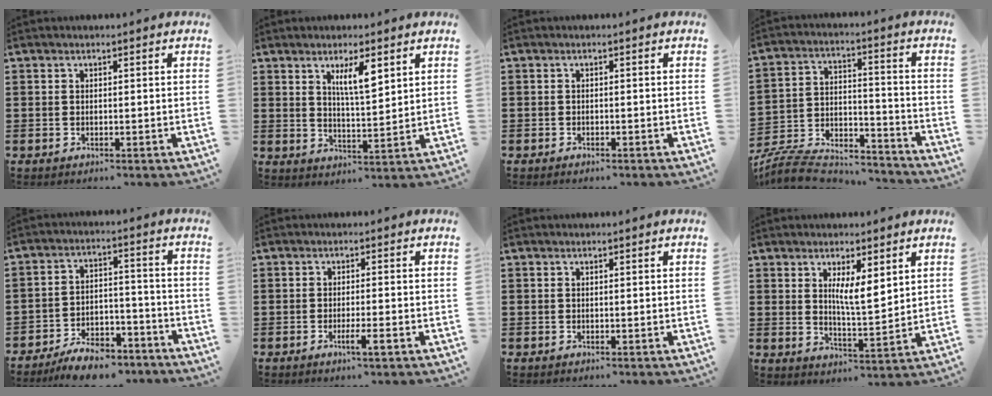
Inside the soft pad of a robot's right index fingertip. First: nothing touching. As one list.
[{"total": 5.2, "force": [2.7, 1.3, 4.2], "torque": [-0.081, 0.003, 0.043]}, {"total": 0.8, "force": [-0.8, 0.1, 0.1], "torque": [-0.004, -0.003, -0.017]}, {"total": 8.8, "force": [-8.3, 1.6, 2.4], "torque": [-0.053, 0.009, -0.163]}, {"total": 7.7, "force": [-6.9, 1.9, 2.9], "torque": [-0.051, 0.018, -0.128]}, {"total": 2.8, "force": [-1.5, 0.2, 2.4], "torque": [-0.040, -0.002, -0.026]}, {"total": 0.0}, {"total": 4.9, "force": [2.4, 1.2, 4.0], "torque": [-0.069, -0.008, 0.038]}]